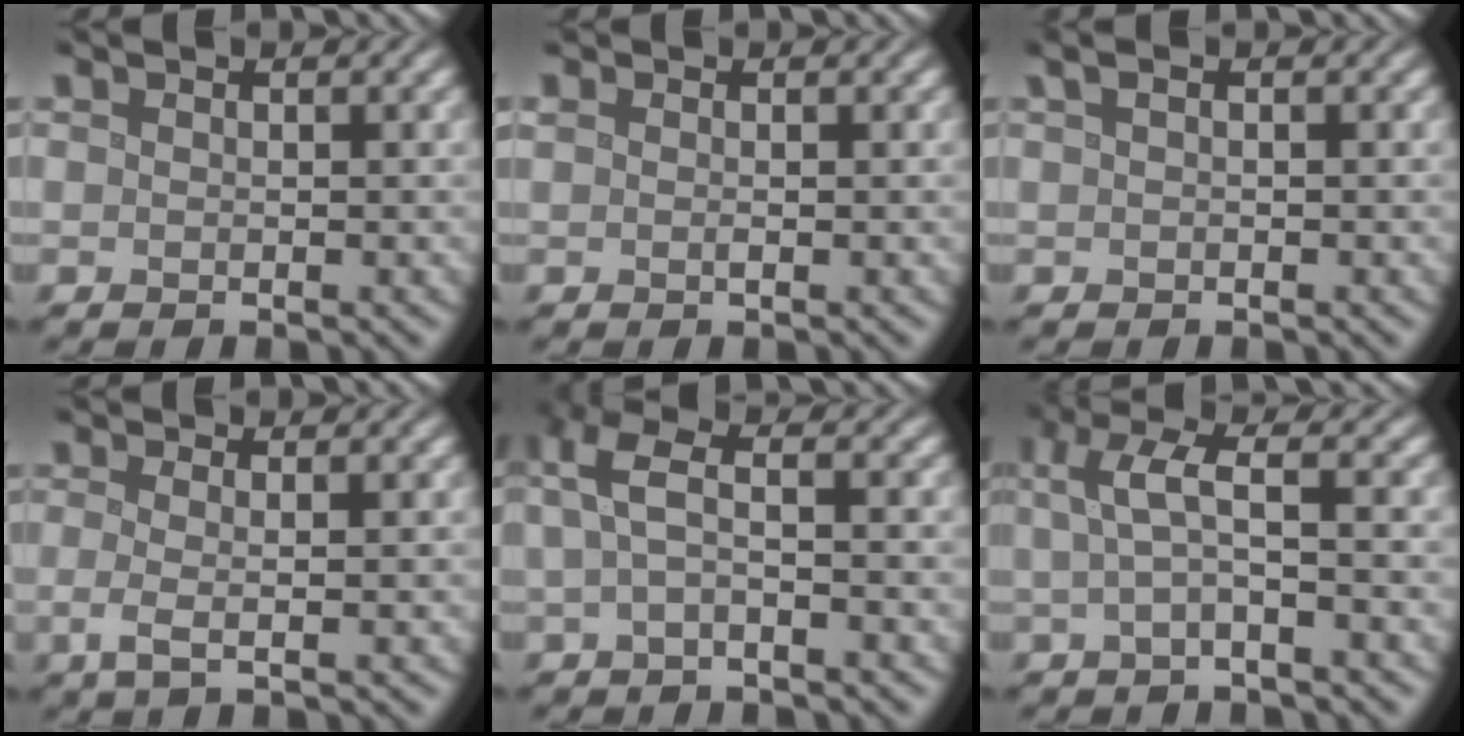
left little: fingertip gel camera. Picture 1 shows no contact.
{"total": 0.6, "force": [0.1, 0.2, 0.5], "torque": [-0.015, 0.001, 0.001]}
{"total": 1.1, "force": [0.4, 0.2, 1.0], "torque": [-0.021, 0.008, 0.007]}
{"total": 2.5, "force": [-0.2, 0.7, 2.4], "torque": [-0.043, -0.003, -0.009]}
{"total": 3.2, "force": [0.1, 0.9, 3.1], "torque": [-0.068, 0.011, -0.004]}
{"total": 3.6, "force": [0.3, 0.7, 3.5], "torque": [-0.068, 0.011, 0.000]}